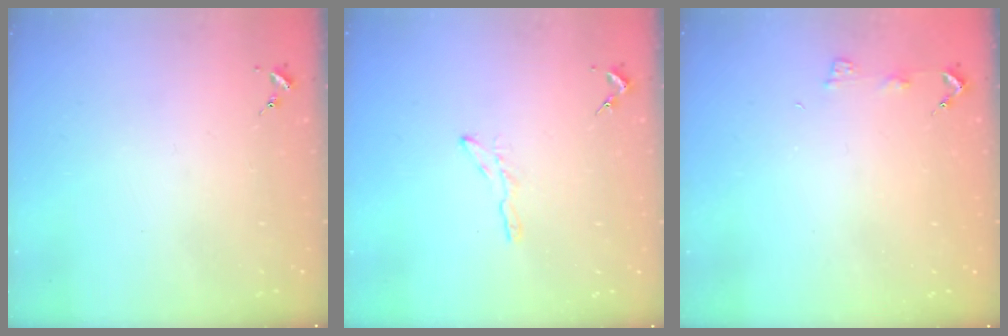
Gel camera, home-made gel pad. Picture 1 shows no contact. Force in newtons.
{"total": 3.4, "press": 3.4, "slide": 0.3}
{"total": 3.6, "press": 3.6, "slide": 0.4}